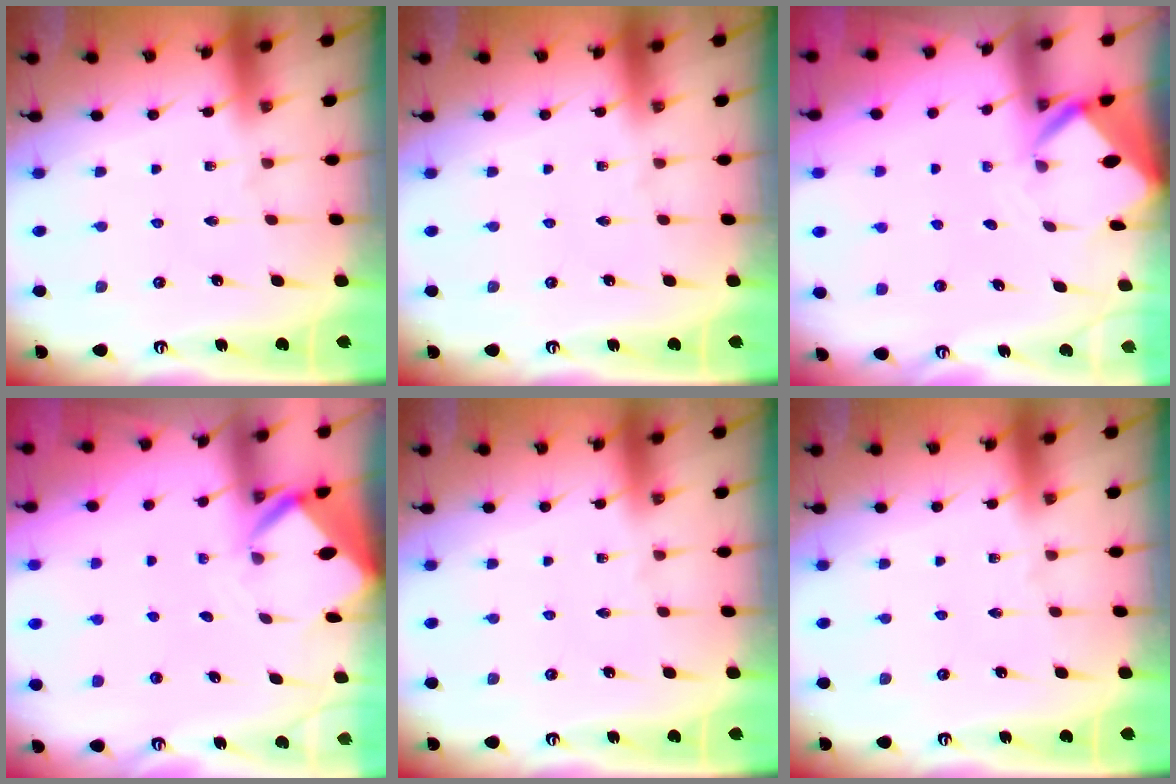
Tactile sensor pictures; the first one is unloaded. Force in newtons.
{"total": 0.0}
{"total": 3.0, "press": 3.0, "slide": 0.1}
{"total": 3.0, "press": 3.0, "slide": 0.1}
{"total": 0.0}
{"total": 0.0}